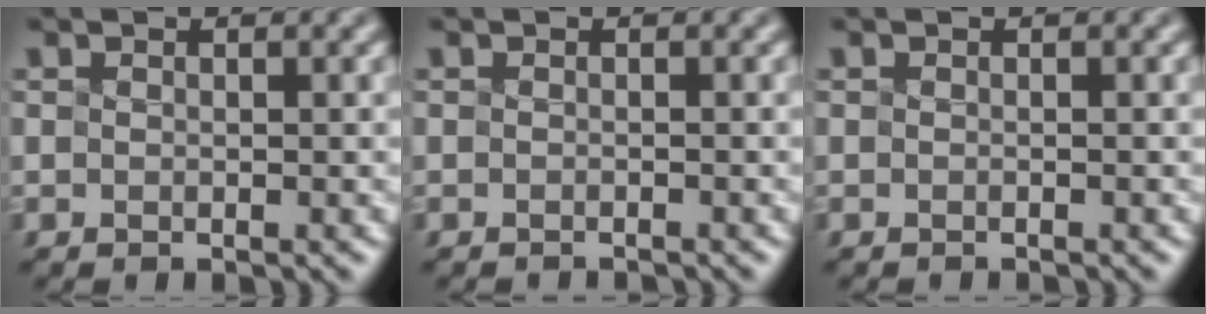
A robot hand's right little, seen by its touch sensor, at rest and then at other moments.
{"total": 1.2, "force": [-1.2, 0.1, 0.3], "torque": [0.005, -0.004, -0.018]}
{"total": 0.7, "force": [-0.7, 0.1, 0.1], "torque": [0.003, -0.003, -0.012]}